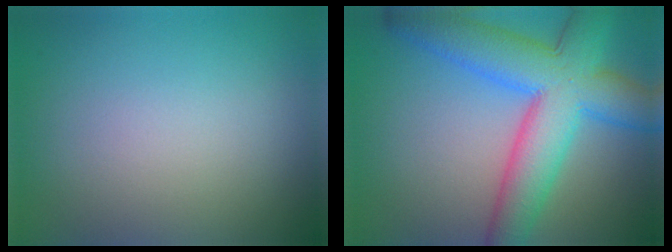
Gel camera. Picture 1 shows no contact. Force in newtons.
{"total": 10.0, "press": 10.0, "slide": 0.3}